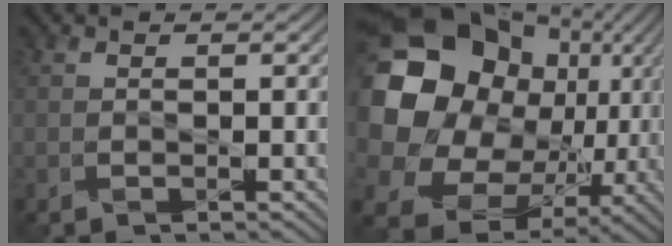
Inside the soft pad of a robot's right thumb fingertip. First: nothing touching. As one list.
[{"total": 25.5, "force": [4.5, 21.8, 12.4], "torque": [-0.322, -0.009, 0.096]}]